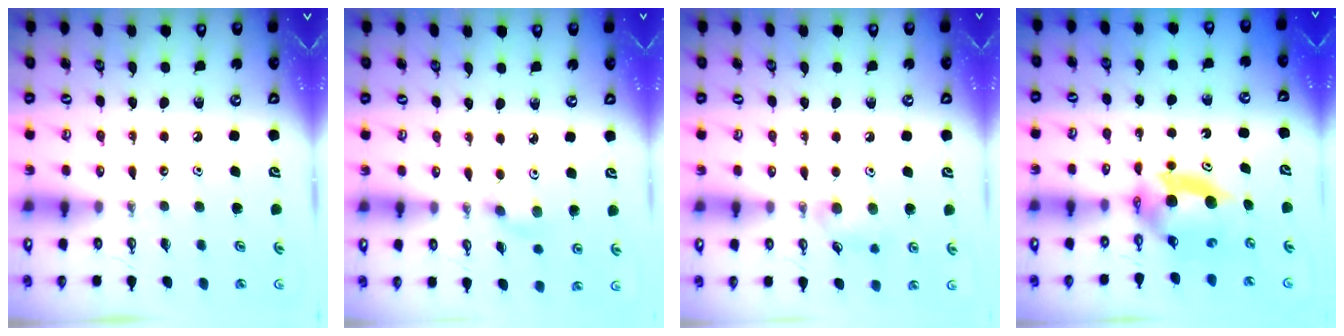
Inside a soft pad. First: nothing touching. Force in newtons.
{"total": 3.4, "press": 3.1, "slide": 1.3}
{"total": 7.3, "press": 7.2, "slide": 1.2}
{"total": 6.1, "press": 5.6, "slide": 2.2}